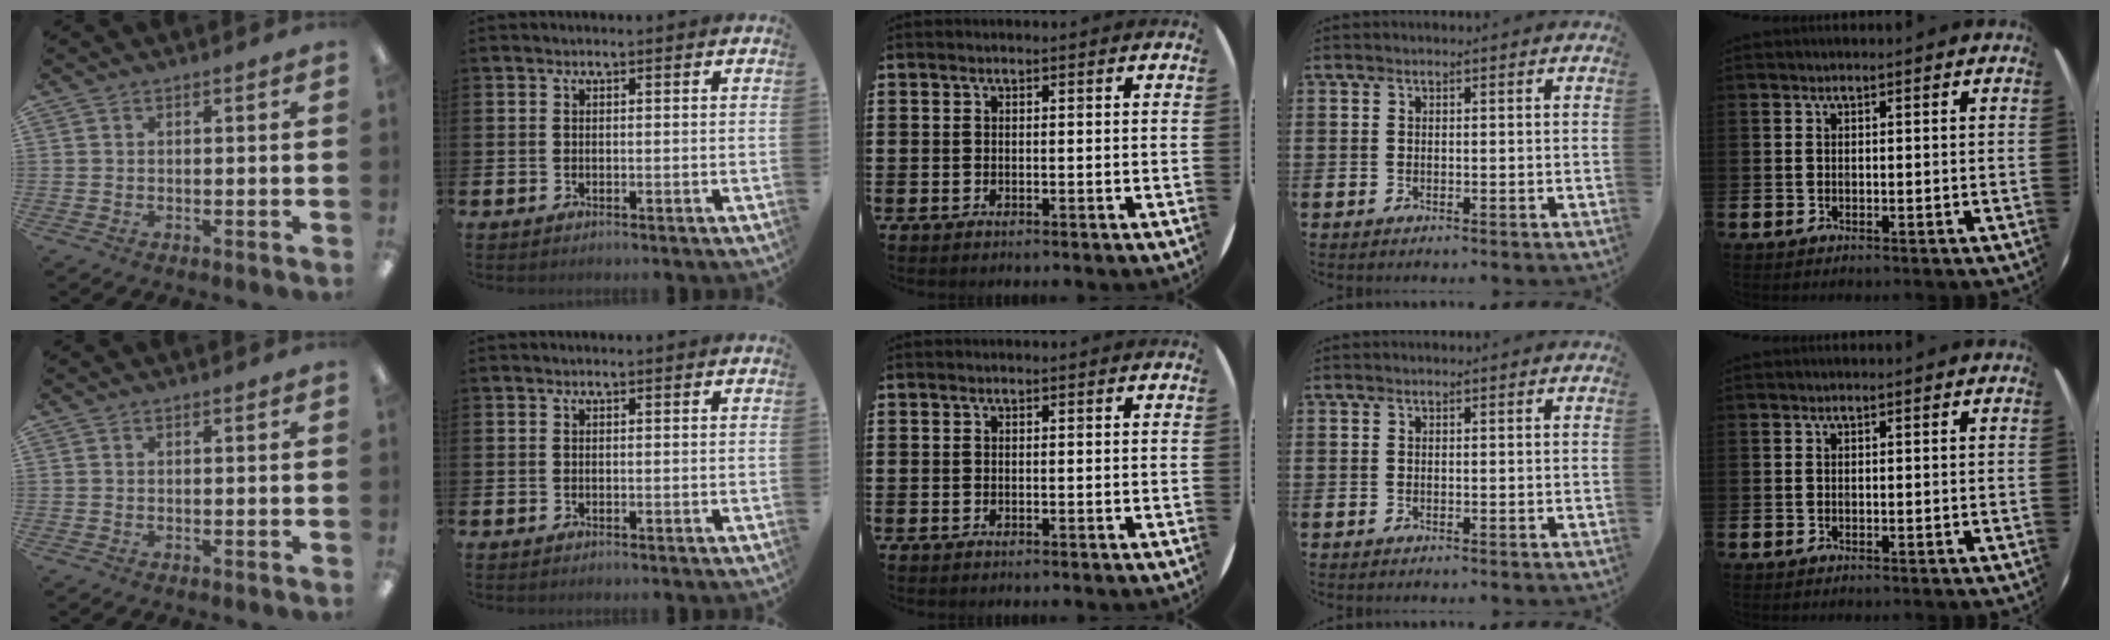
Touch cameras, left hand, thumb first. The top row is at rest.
{}